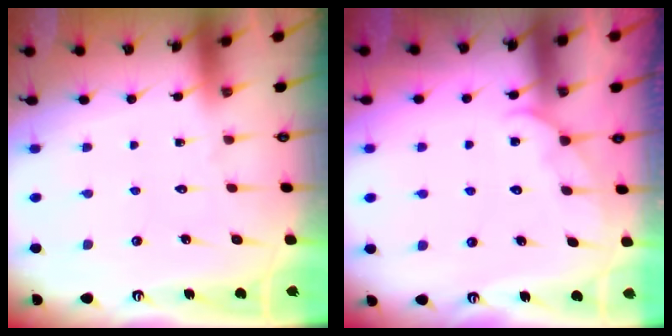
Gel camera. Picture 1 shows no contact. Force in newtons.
{"total": 5.1, "press": 5.0, "slide": 0.4}